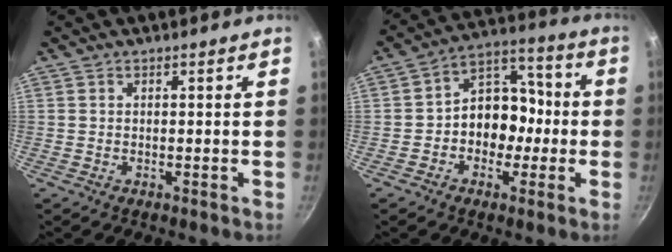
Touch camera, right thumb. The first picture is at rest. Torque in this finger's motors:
{"motor_torque": [-0.21, 0.59, 0.22, 0.17, 0.06]}